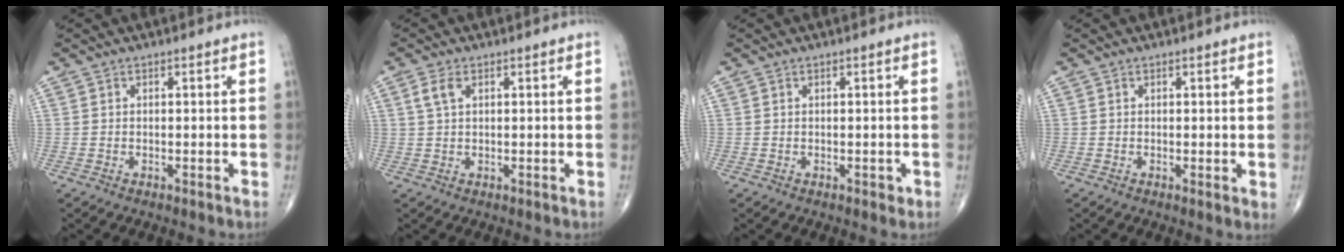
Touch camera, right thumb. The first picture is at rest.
{"total": 3.1, "force": [1.3, 1.5, 2.4], "torque": [-0.055, 0.009, 0.030]}
{"total": 0.7, "force": [0.0, 0.4, 0.6], "torque": [0.000, 0.001, 0.001]}
{"total": 1.2, "force": [0.4, 0.3, 1.1], "torque": [-0.014, -0.005, 0.003]}